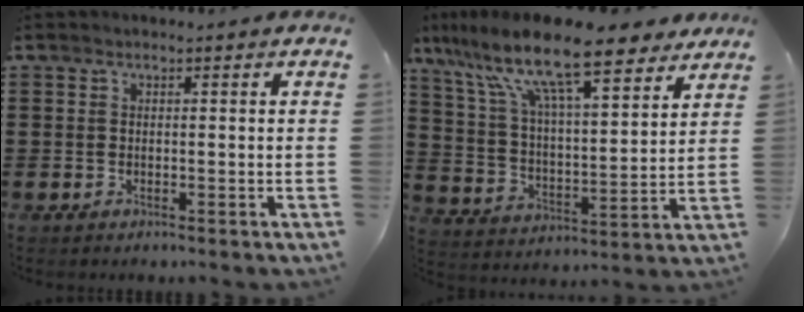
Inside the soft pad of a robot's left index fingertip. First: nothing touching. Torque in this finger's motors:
{"motor_torque": [2.14, 0.00, 0.63, 0.21]}